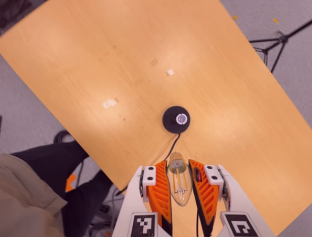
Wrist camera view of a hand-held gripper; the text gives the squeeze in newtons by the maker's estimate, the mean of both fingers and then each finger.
{"total": 19.9, "left": 21.2, "right": 18.6}